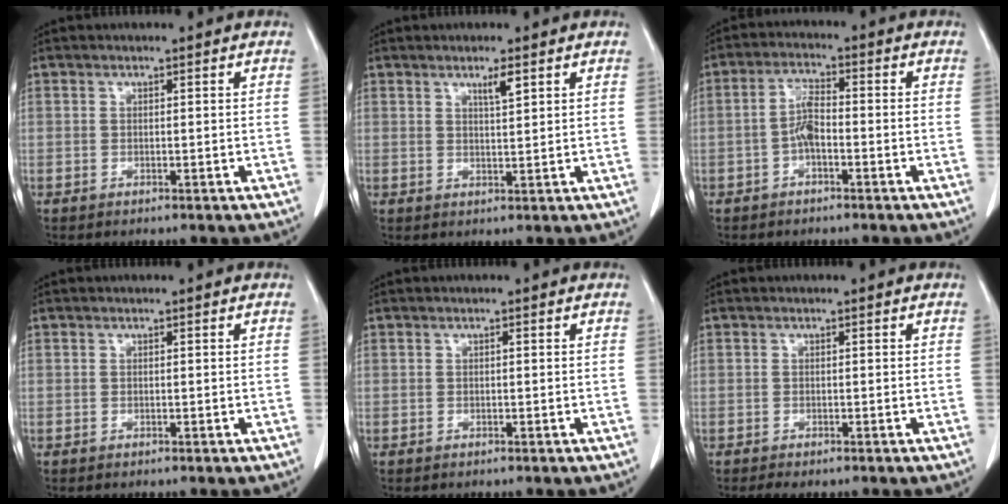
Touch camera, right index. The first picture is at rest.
{"total": 2.4, "force": [1.5, 0.1, 1.9], "torque": [-0.038, -0.004, 0.026]}
{"total": 4.1, "force": [-1.2, 1.4, 3.7], "torque": [-0.077, 0.011, -0.025]}
{"total": 0.0}
{"total": 0.0}
{"total": 1.3, "force": [-1.0, 0.4, 0.8], "torque": [-0.013, -0.003, -0.014]}